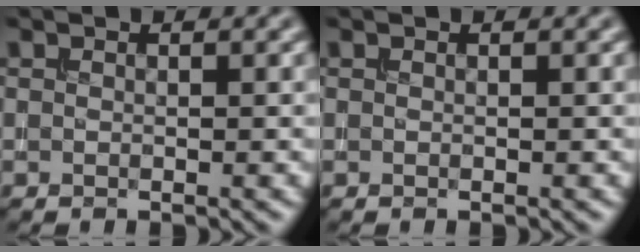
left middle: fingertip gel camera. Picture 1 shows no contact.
{"total": 0.0}